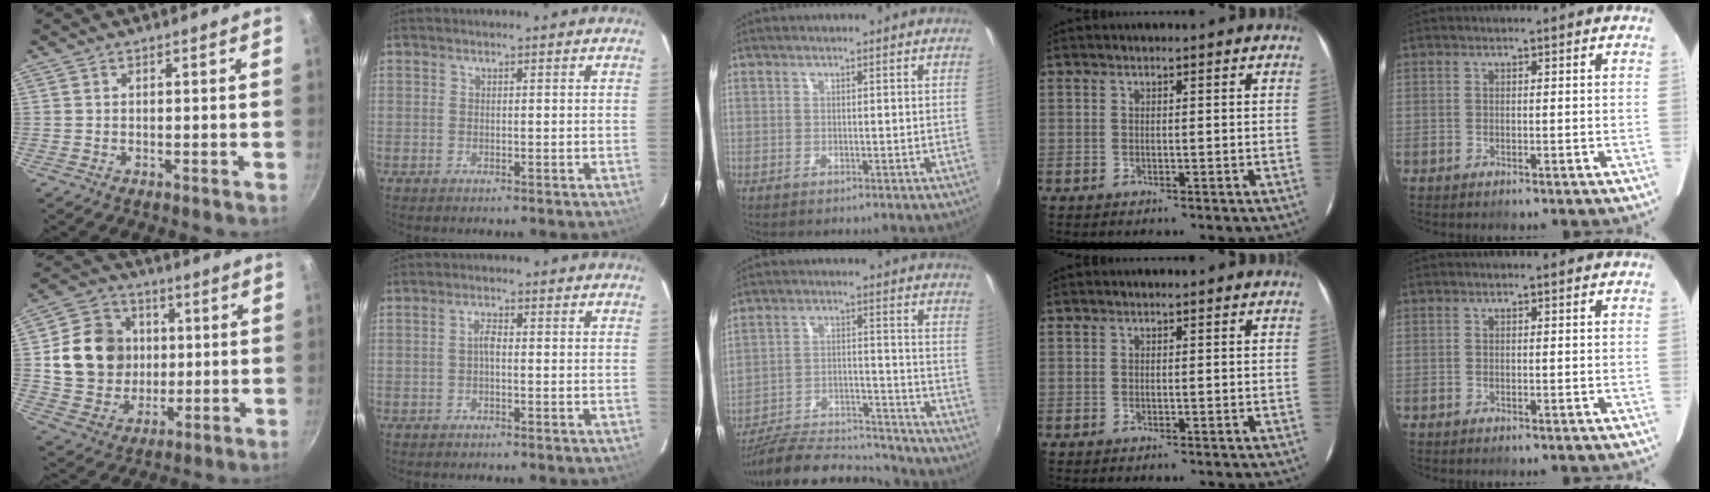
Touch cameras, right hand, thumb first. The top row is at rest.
{"thumb": {"total": 16.0, "force": [1.6, 14.0, 7.7], "torque": [-0.107, 0.009, 0.031]}, "index": {"total": 2.1, "force": [-0.3, 0.8, 1.9], "torque": [-0.040, 0.009, -0.008]}, "middle": {"total": 19.5, "force": [-17.6, 4.7, 6.9], "torque": [-0.136, -0.005, -0.260]}}